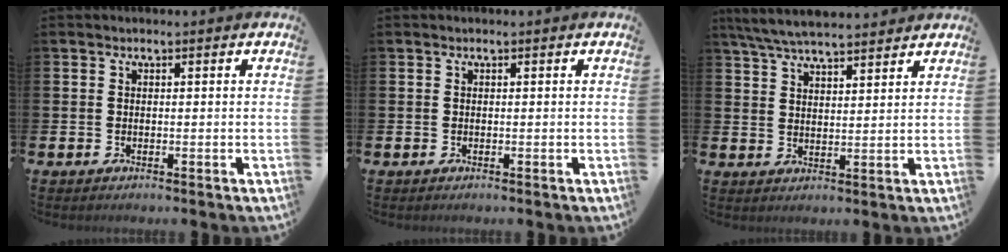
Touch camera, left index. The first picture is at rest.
{"total": 0.0}
{"total": 5.9, "force": [5.6, 0.6, 1.6], "torque": [-0.055, -0.018, 0.105]}